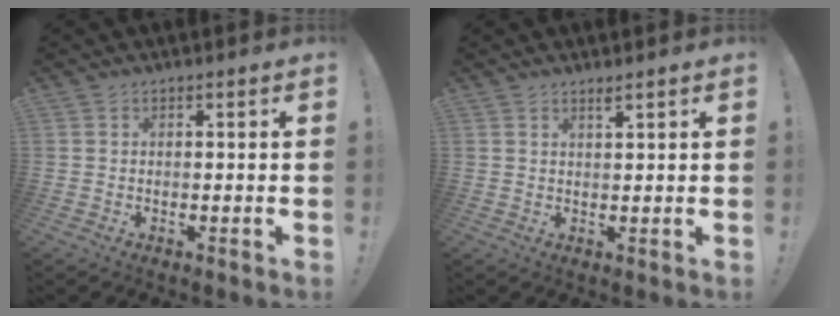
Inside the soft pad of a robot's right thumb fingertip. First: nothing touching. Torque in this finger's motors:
{"motor_torque": [0.13, -0.20, -0.20, -0.10, 0.06]}